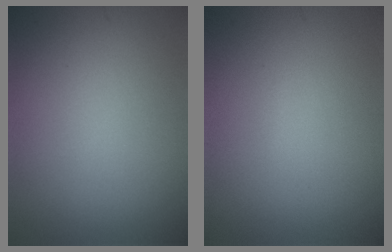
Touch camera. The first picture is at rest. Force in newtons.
{"total": 0.0}